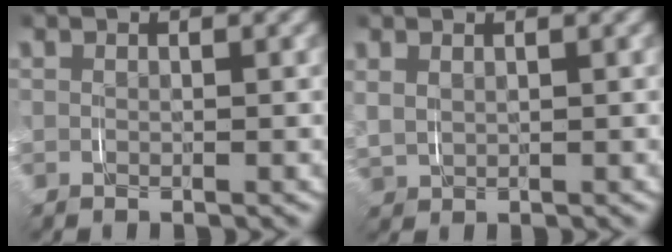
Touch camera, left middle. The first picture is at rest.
{"total": 2.1, "force": [1.1, 1.5, 0.9], "torque": [-0.032, -0.002, 0.026]}